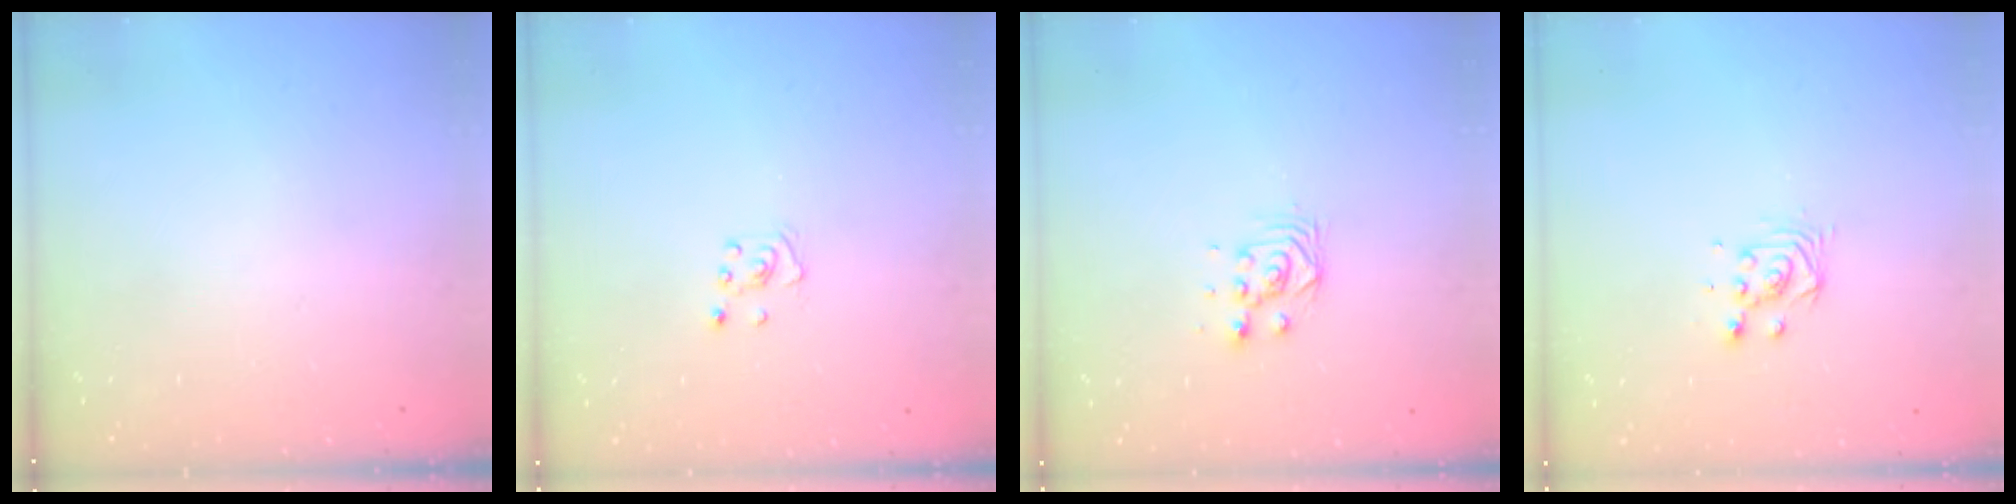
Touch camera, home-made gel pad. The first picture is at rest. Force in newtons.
{"total": 2.8, "press": 2.8, "slide": 0.3}
{"total": 3.8, "press": 3.7, "slide": 0.6}
{"total": 3.8, "press": 3.8, "slide": 0.3}